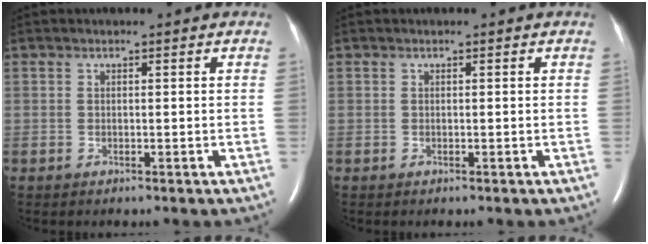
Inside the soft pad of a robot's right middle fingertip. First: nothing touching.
{"total": 0.0}